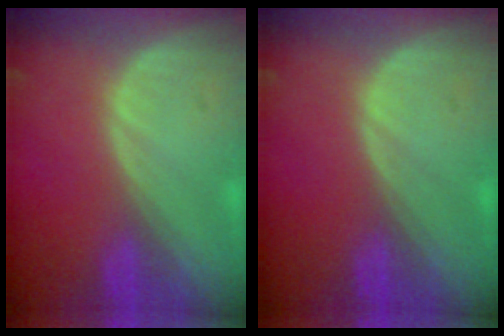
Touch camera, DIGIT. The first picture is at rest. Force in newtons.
{"total": 0.0}